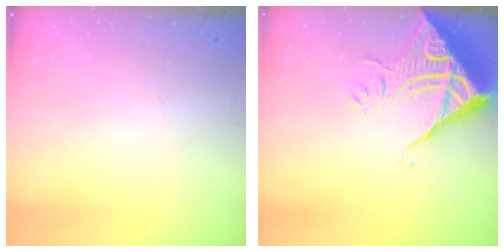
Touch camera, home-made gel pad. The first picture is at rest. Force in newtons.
{"total": 12.1, "press": 12.0, "slide": 1.2}